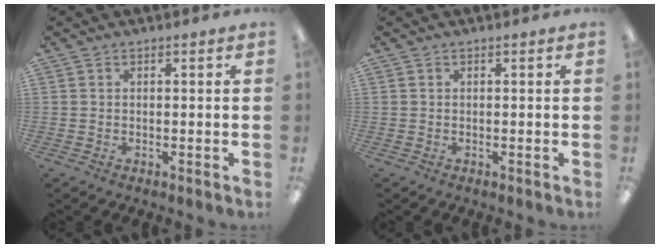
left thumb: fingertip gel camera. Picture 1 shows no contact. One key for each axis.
{"total": 0.0}